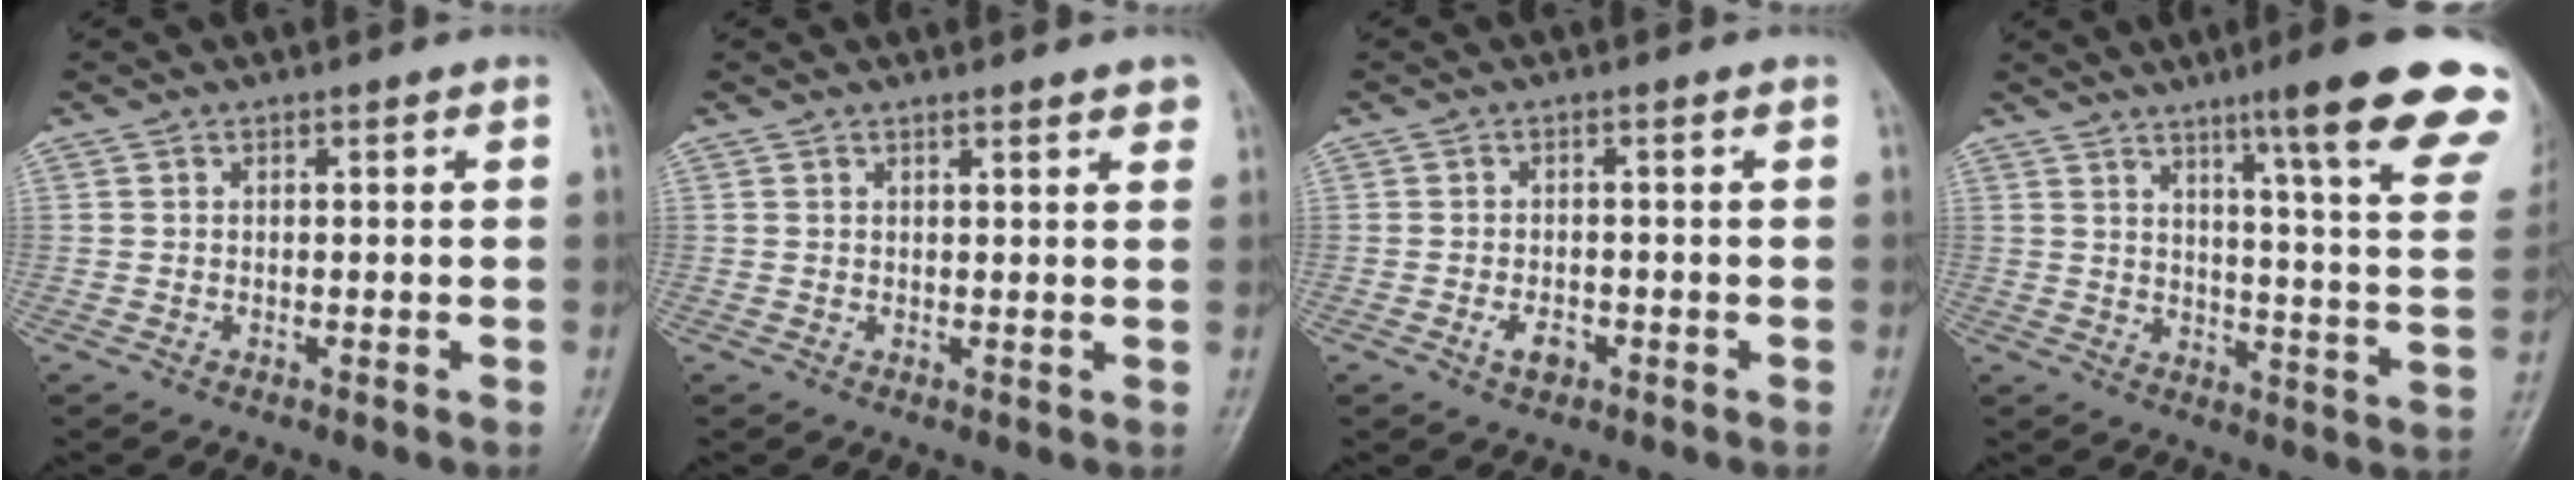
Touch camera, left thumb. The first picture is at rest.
{"total": 2.5, "force": [1.9, 0.5, 1.5], "torque": [-0.012, -0.005, 0.022]}
{"total": 2.7, "force": [-1.2, 1.5, 1.9], "torque": [-0.032, 0.004, -0.018]}
{"total": 21.3, "force": [13.7, 1.7, 16.3], "torque": [-0.194, -0.067, 0.173]}